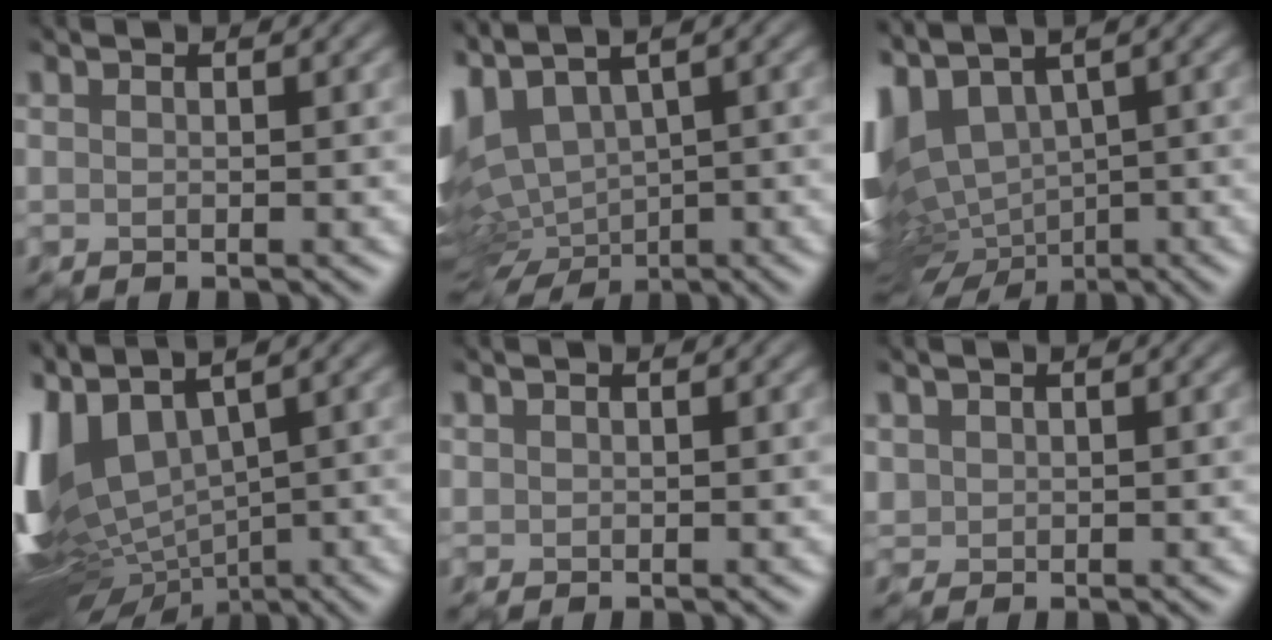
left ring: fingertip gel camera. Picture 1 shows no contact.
{"total": 9.7, "force": [-0.4, 5.7, 7.8], "torque": [-0.159, -0.014, 0.031]}
{"total": 11.3, "force": [-0.8, 6.4, 9.2], "torque": [-0.196, -0.024, 0.026]}
{"total": 11.2, "force": [-0.8, 5.9, 9.4], "torque": [-0.224, -0.007, 0.009]}
{"total": 0.0}
{"total": 0.8, "force": [0.3, 0.7, -0.2], "torque": [0.000, 0.000, 0.009]}